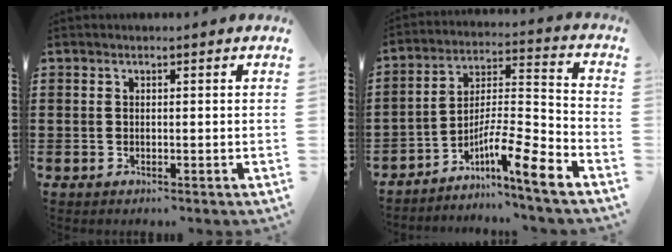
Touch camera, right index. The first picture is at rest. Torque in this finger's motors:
{"motor_torque": [-1.71, 0.43, -0.21, -0.11]}